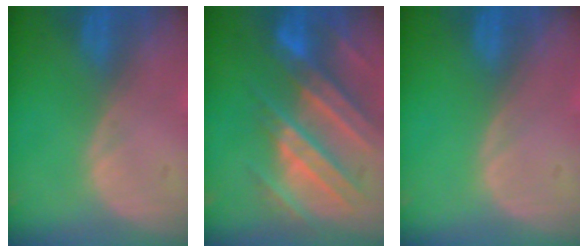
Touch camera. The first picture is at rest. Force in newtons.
{"total": 11.2, "press": 9.9, "slide": 5.2}
{"total": 0.0}